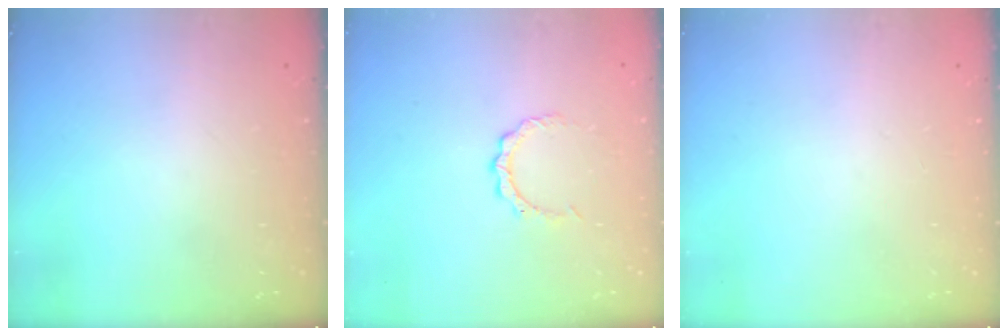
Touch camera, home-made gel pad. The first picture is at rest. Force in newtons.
{"total": 3.4, "press": 3.4, "slide": 0.3}
{"total": 0.0}